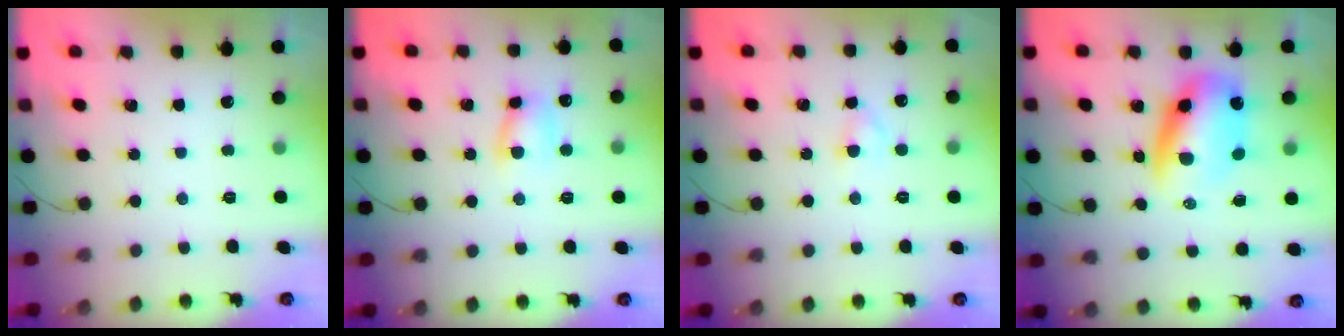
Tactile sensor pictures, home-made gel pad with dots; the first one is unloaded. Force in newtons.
{"total": 6.5, "press": 6.5, "slide": 0.2}
{"total": 2.7, "press": 2.5, "slide": 1.2}
{"total": 10.6, "press": 10.3, "slide": 2.6}